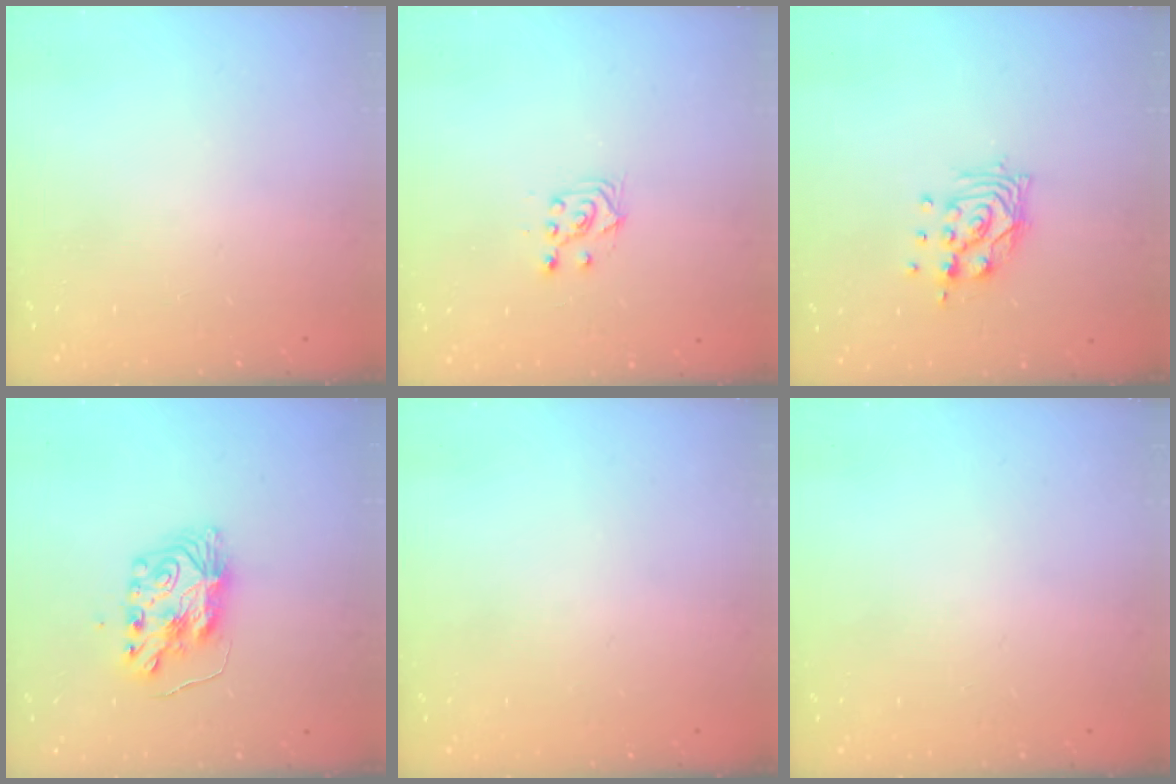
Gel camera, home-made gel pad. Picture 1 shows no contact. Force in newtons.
{"total": 5.0, "press": 5.0, "slide": 0.8}
{"total": 10.7, "press": 10.6, "slide": 1.1}
{"total": 9.1, "press": 9.0, "slide": 0.9}
{"total": 0.0}
{"total": 0.0}